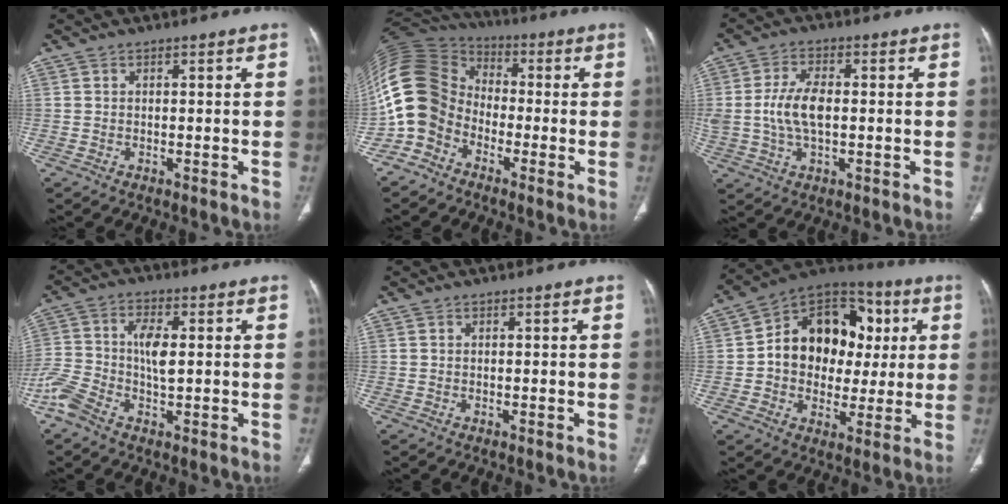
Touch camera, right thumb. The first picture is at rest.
{"total": 14.7, "force": [-5.3, 11.7, 7.1], "torque": [-0.143, 0.064, -0.118]}
{"total": 7.8, "force": [0.0, 4.1, 6.7], "torque": [-0.141, 0.007, 0.000]}
{"total": 9.2, "force": [-1.2, 4.6, 7.9], "torque": [-0.179, 0.022, -0.025]}
{"total": 0.0}
{"total": 19.1, "force": [2.4, 14.8, 11.9], "torque": [-0.124, 0.027, 0.035]}